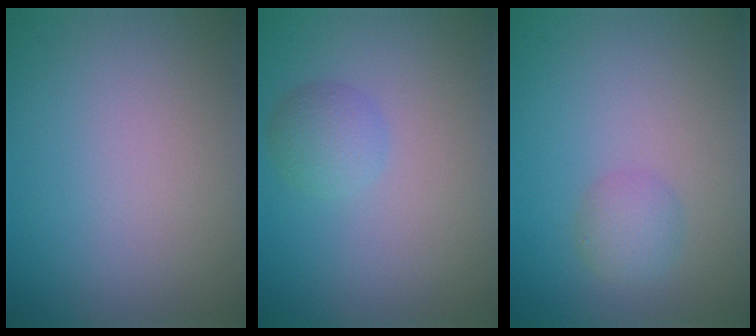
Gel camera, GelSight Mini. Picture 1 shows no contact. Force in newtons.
{"total": 2.1, "press": 2.1, "slide": 0.2}
{"total": 1.9, "press": 1.9, "slide": 0.1}